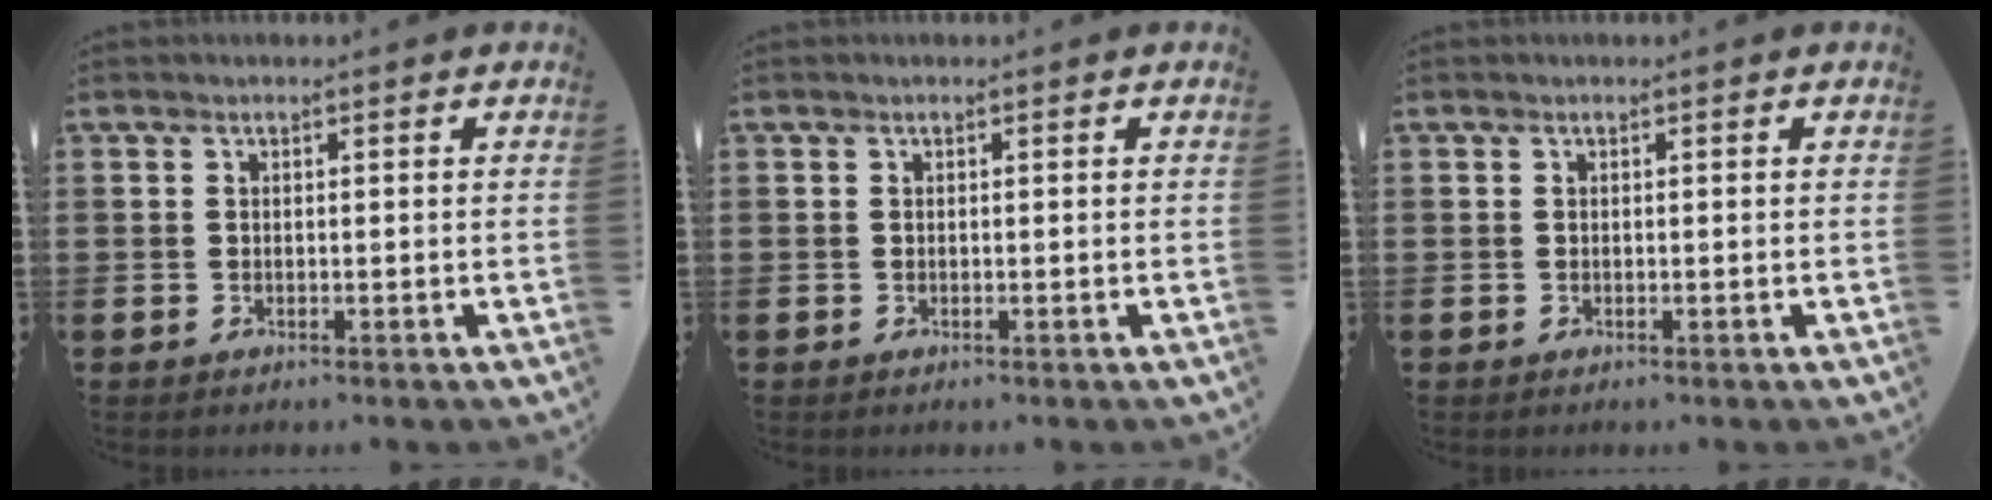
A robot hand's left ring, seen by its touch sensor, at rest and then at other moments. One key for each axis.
{"total": 0.0}
{"total": 0.0}